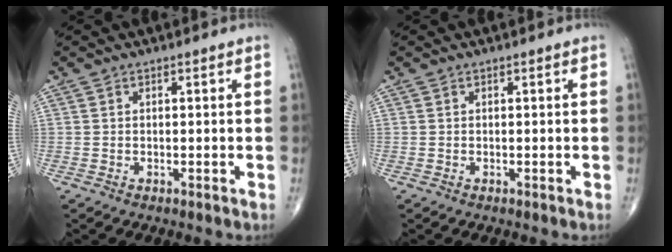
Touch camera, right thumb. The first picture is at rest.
{"total": 0.0}